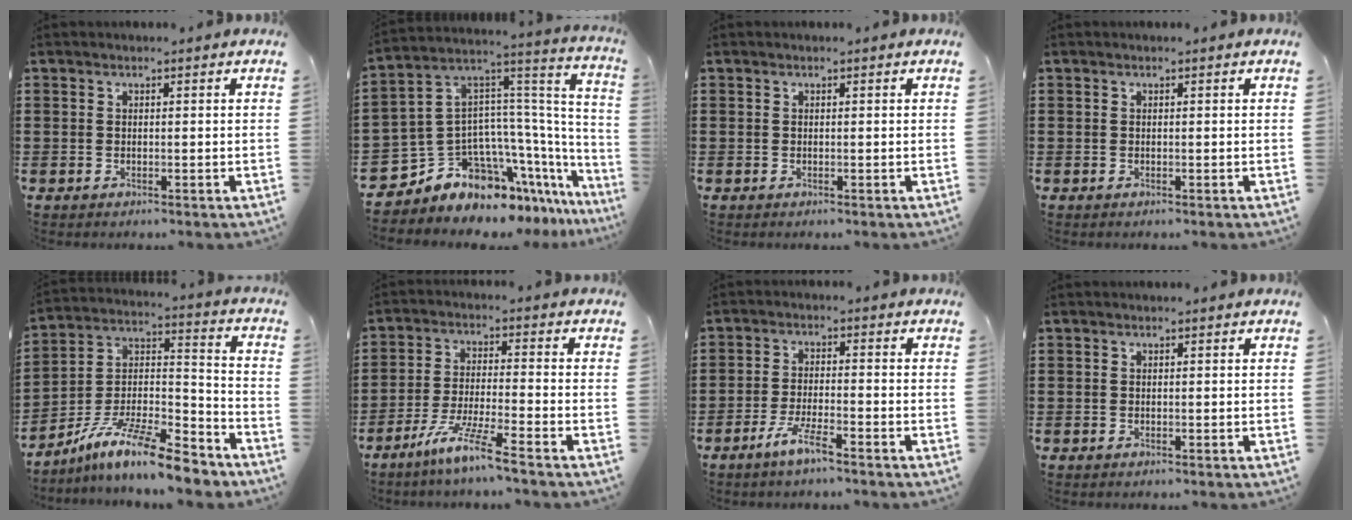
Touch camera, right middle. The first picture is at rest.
{"total": 10.1, "force": [-7.6, 5.4, 3.8], "torque": [-0.114, -0.010, -0.151]}
{"total": 0.0}
{"total": 0.0}
{"total": 12.4, "force": [-10.1, 1.5, 7.0], "torque": [-0.132, 0.018, -0.196]}
{"total": 7.3, "force": [-5.9, -0.5, 4.3], "torque": [-0.093, -0.016, -0.115]}
{"total": 4.7, "force": [-3.3, 0.4, 3.3], "torque": [-0.074, -0.006, -0.063]}
{"total": 0.0}